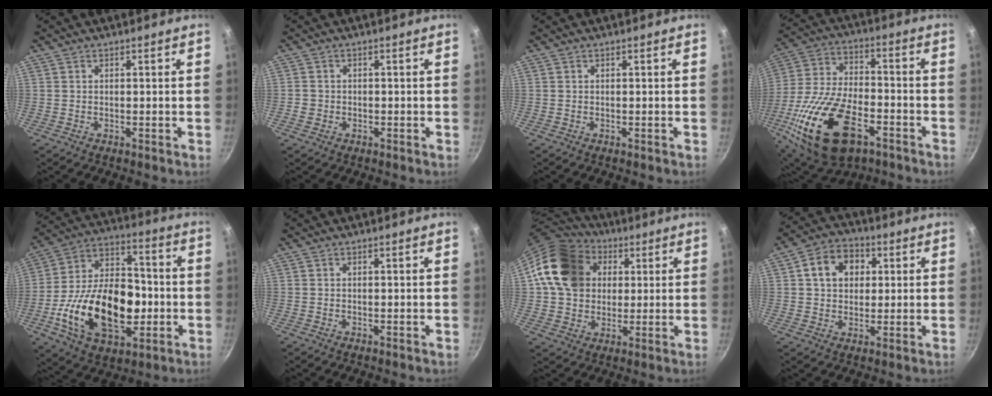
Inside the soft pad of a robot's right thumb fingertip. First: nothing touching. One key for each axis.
{"total": 2.0, "fx": -0.6, "fy": 1.8, "fz": 0.6, "tx": -0.009, "ty": 0.006, "tz": -0.009}
{"total": 0.0}
{"total": 24.2, "fx": -10.1, "fy": 12.8, "fz": 17.8, "tx": -0.346, "ty": 0.023, "tz": -0.183}
{"total": 24.6, "fx": -5.1, "fy": 15.2, "fz": 18.6, "tx": -0.300, "ty": 0.037, "tz": -0.086}
{"total": 0.0}
{"total": 17.8, "fx": 4.2, "fy": 14.5, "fz": 9.5, "tx": -0.150, "ty": 0.018, "tz": 0.067}
{"total": 9.4, "fx": 2.5, "fy": 7.4, "fz": 5.3, "tx": -0.061, "ty": 0.011, "tz": 0.029}